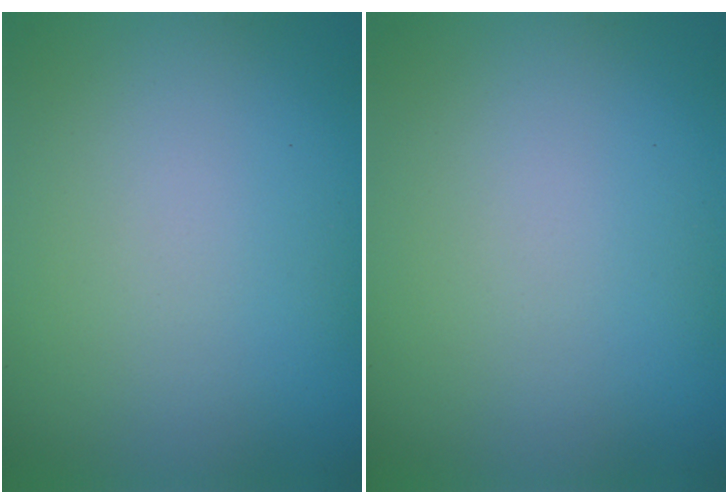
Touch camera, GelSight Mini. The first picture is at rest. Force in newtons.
{"total": 0.0}